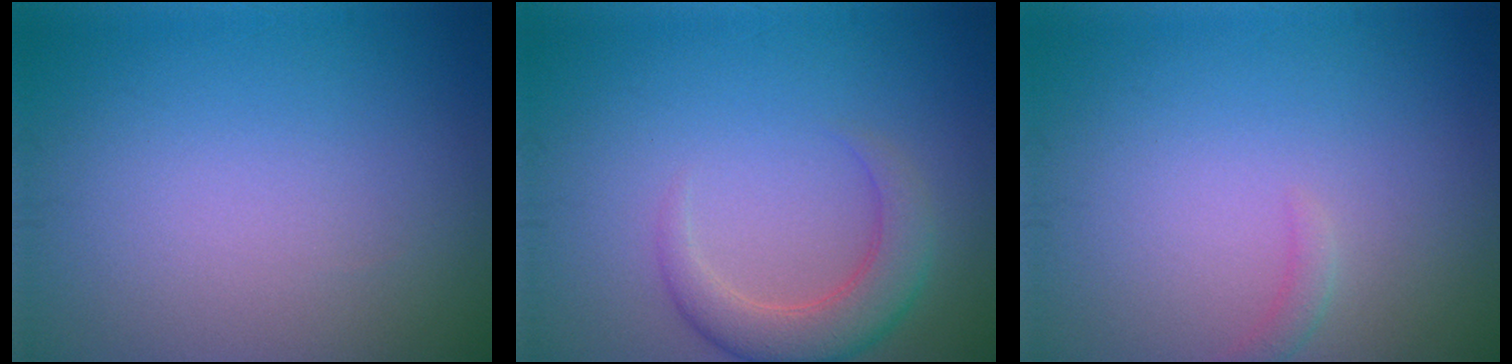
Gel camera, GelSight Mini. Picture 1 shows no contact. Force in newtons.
{"total": 3.8, "press": 3.8, "slide": 0.2}
{"total": 0.9, "press": 0.8, "slide": 0.1}